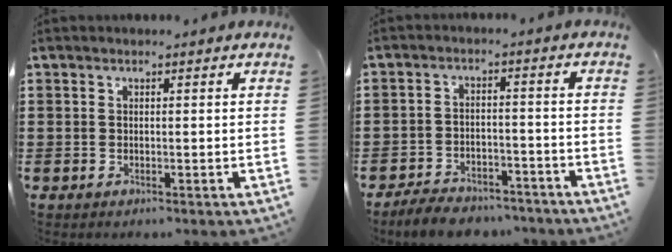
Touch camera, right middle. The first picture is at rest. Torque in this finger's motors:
{"motor_torque": [0.57, 0.15, 0.13, 0.05]}